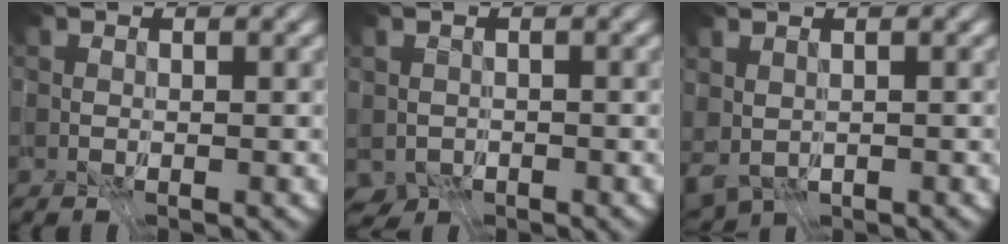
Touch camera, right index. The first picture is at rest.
{"total": 3.6, "force": [-3.0, 1.8, 0.7], "torque": [-0.018, -0.022, -0.050]}
{"total": 1.5, "force": [-0.3, 0.5, 1.3], "torque": [-0.033, -0.004, 0.008]}